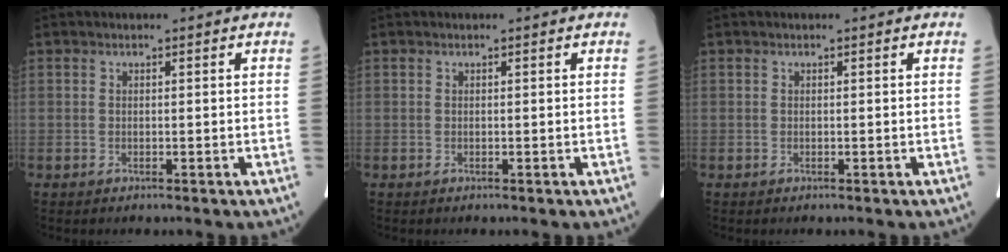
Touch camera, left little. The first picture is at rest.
{"total": 0.0}
{"total": 0.0}